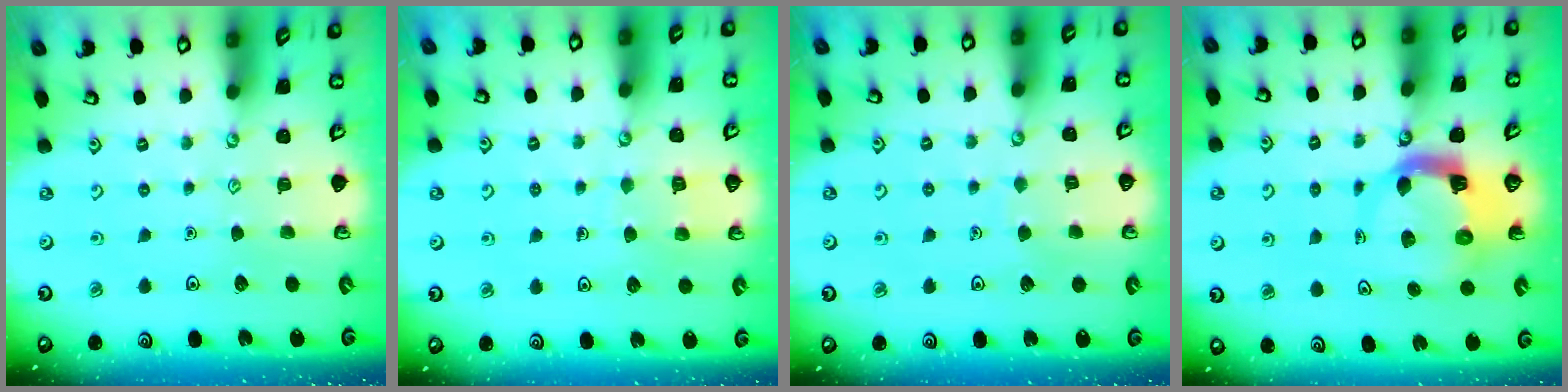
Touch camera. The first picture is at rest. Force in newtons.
{"total": 5.6, "press": 5.6, "slide": 0.2}
{"total": 4.4, "press": 4.3, "slide": 0.4}
{"total": 6.7, "press": 6.6, "slide": 1.0}